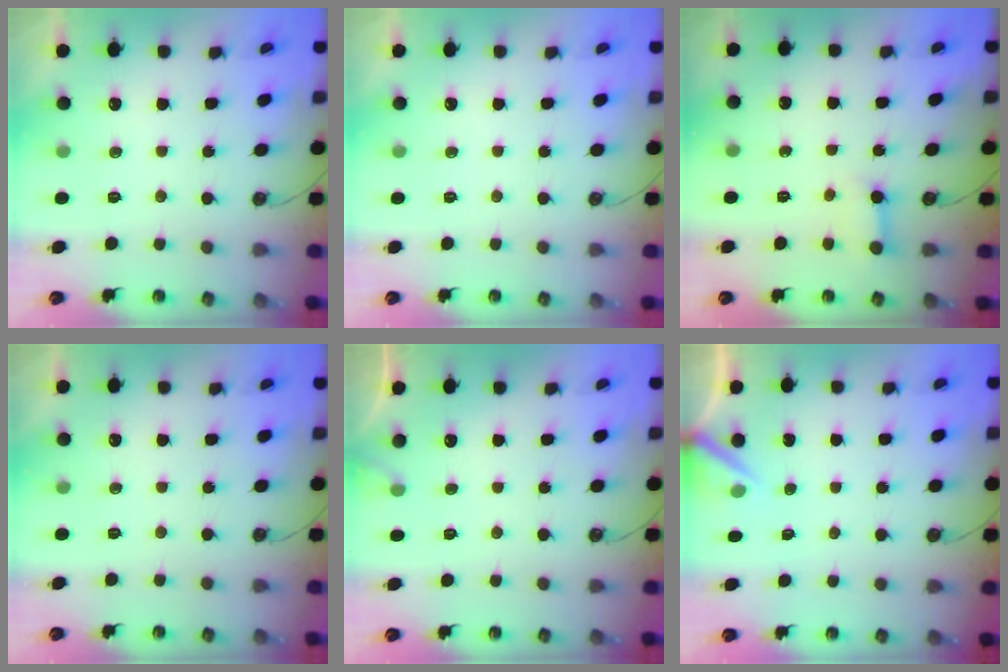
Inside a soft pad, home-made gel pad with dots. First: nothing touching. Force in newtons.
{"total": 0.0}
{"total": 4.4, "press": 4.4, "slide": 0.5}
{"total": 0.0}
{"total": 3.9, "press": 3.9, "slide": 0.2}
{"total": 5.1, "press": 5.1, "slide": 0.3}